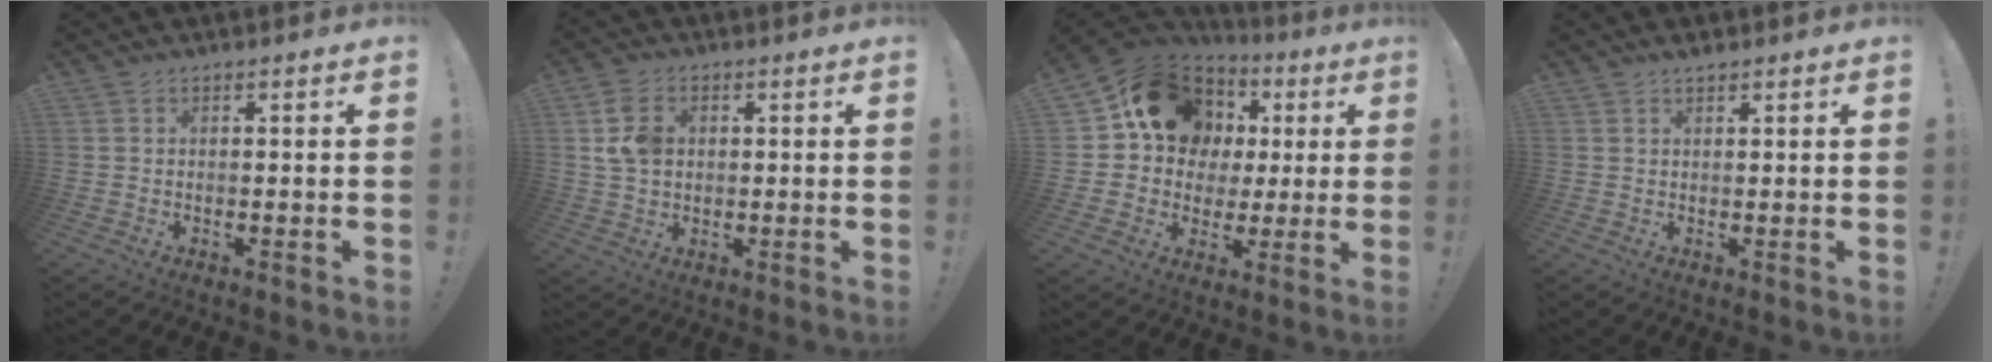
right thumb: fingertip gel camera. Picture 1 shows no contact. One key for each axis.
{"total": 8.0, "fx": 1.6, "fy": 6.0, "fz": 5.2, "tx": -0.105, "ty": 0.006, "tz": 0.030}
{"total": 16.8, "fx": 5.6, "fy": 13.7, "fz": 7.9, "tx": -0.104, "ty": -0.023, "tz": 0.121}
{"total": 1.6, "fx": 1.4, "fy": 0.5, "fz": 0.6, "tx": -0.012, "ty": -0.003, "tz": 0.026}